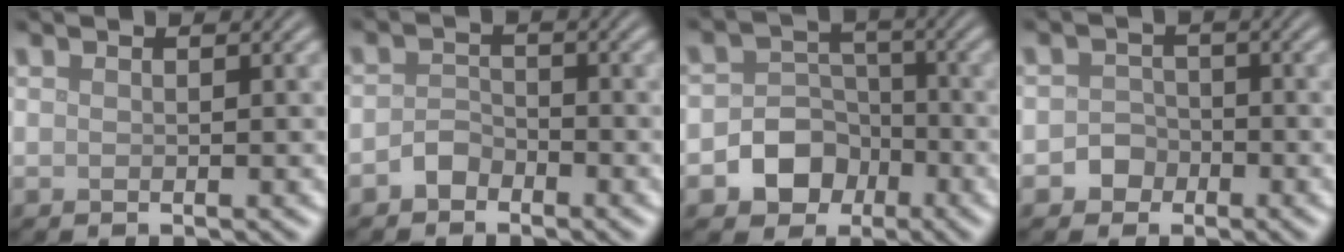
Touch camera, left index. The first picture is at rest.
{"total": 1.7, "force": [-1.2, 1.1, 0.5], "torque": [-0.007, 0.009, -0.026]}
{"total": 5.4, "force": [-2.3, 4.5, 1.9], "torque": [-0.003, 0.004, -0.063]}
{"total": 2.0, "force": [-0.9, 1.7, 0.4], "torque": [0.009, 0.006, -0.023]}